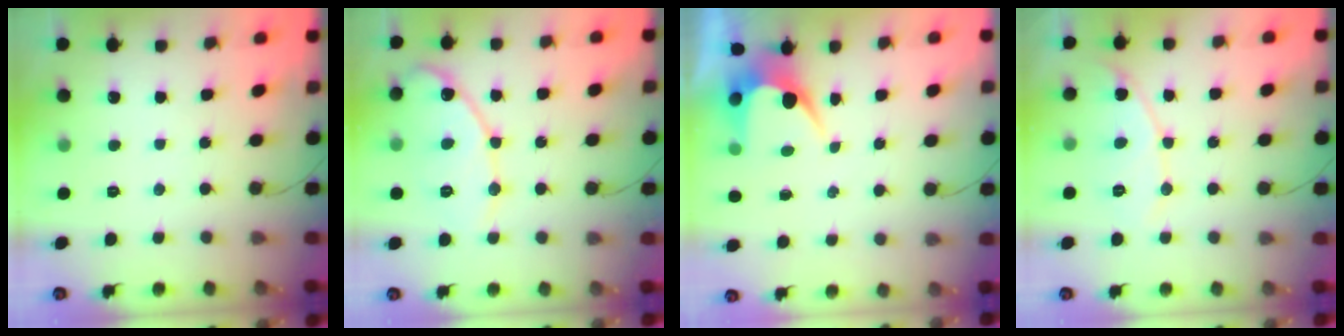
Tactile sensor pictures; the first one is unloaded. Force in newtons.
{"total": 13.3, "press": 13.2, "slide": 1.3}
{"total": 5.3, "press": 5.3, "slide": 0.3}
{"total": 8.3, "press": 8.3, "slide": 0.3}